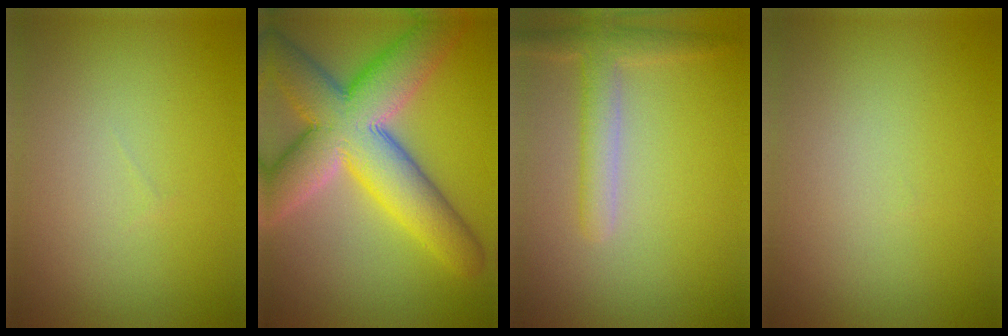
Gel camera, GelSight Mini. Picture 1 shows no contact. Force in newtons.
{"total": 11.9, "press": 11.9, "slide": 0.7}
{"total": 3.0, "press": 3.0, "slide": 0.2}
{"total": 0.0}